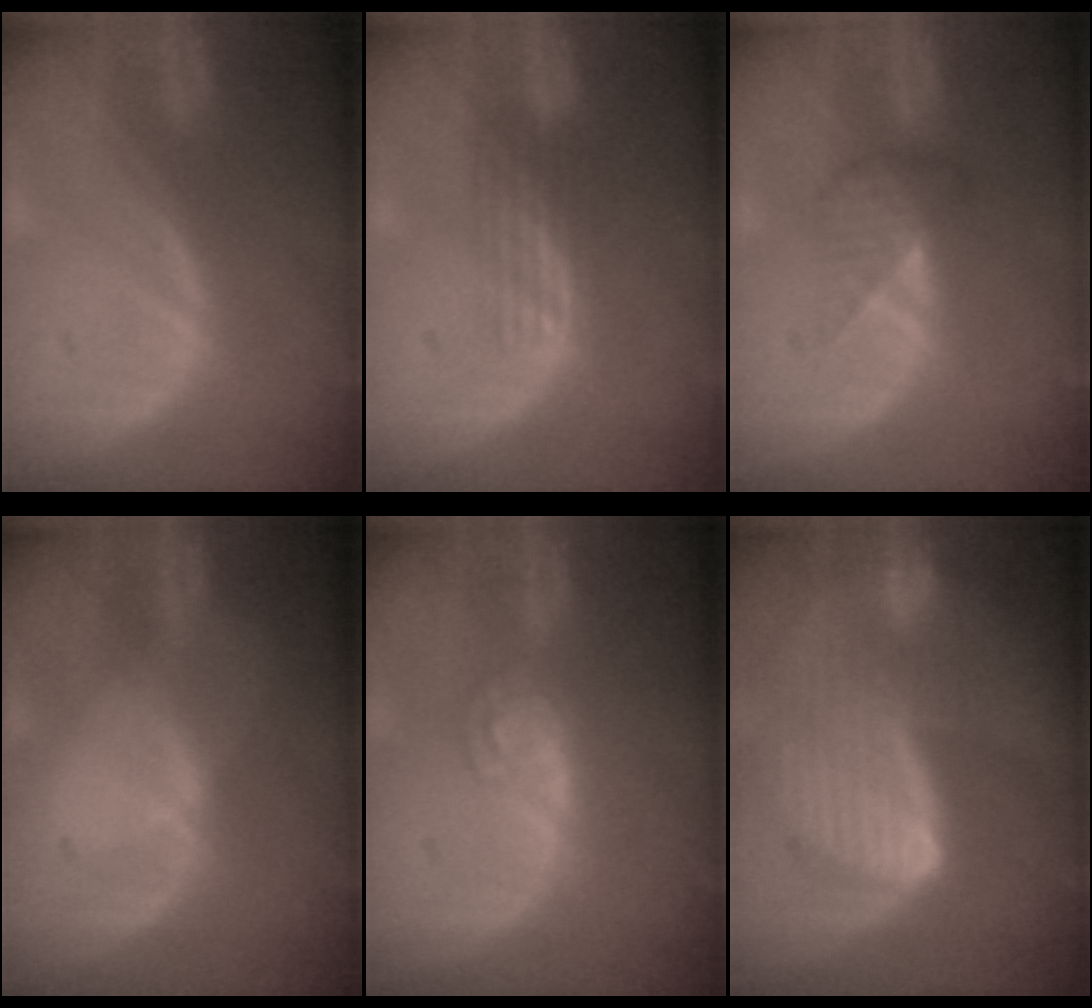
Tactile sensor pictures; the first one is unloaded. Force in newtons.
{"total": 2.9, "press": 2.8, "slide": 1.0}
{"total": 3.5, "press": 3.2, "slide": 1.4}
{"total": 0.8, "press": 0.8, "slide": 0.1}
{"total": 4.6, "press": 4.2, "slide": 1.9}
{"total": 9.1, "press": 8.0, "slide": 4.5}